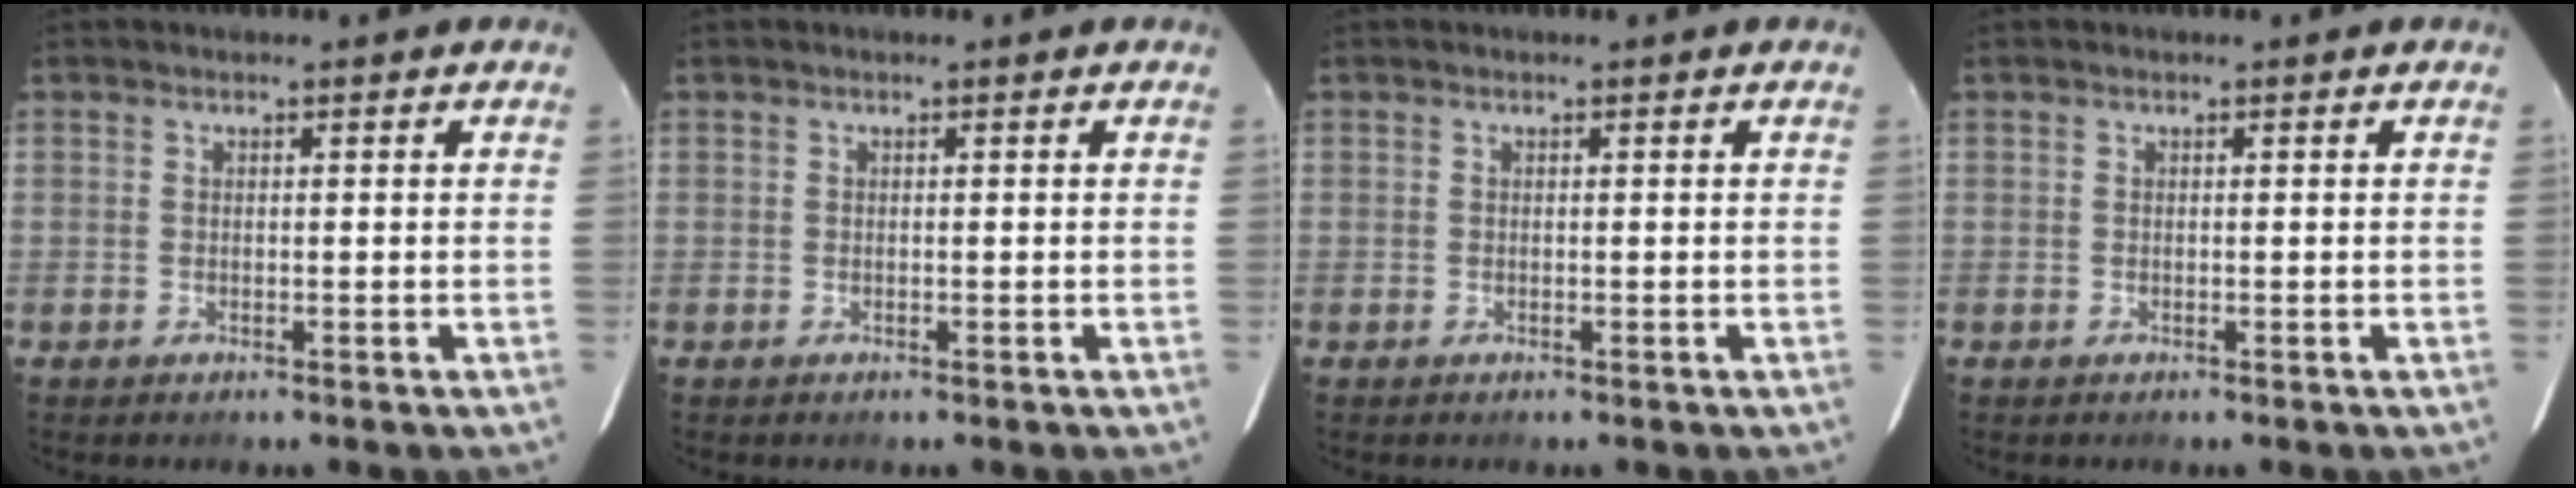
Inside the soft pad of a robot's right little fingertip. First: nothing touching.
{"total": 0.0}
{"total": 0.0}
{"total": 0.0}